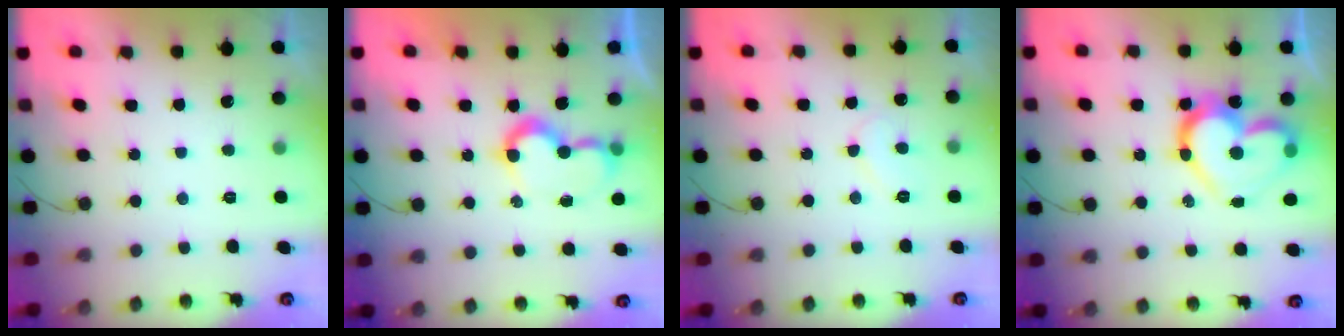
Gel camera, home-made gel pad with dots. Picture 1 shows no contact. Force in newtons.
{"total": 8.2, "press": 8.1, "slide": 0.7}
{"total": 6.7, "press": 6.7, "slide": 0.5}
{"total": 18.8, "press": 18.7, "slide": 1.9}